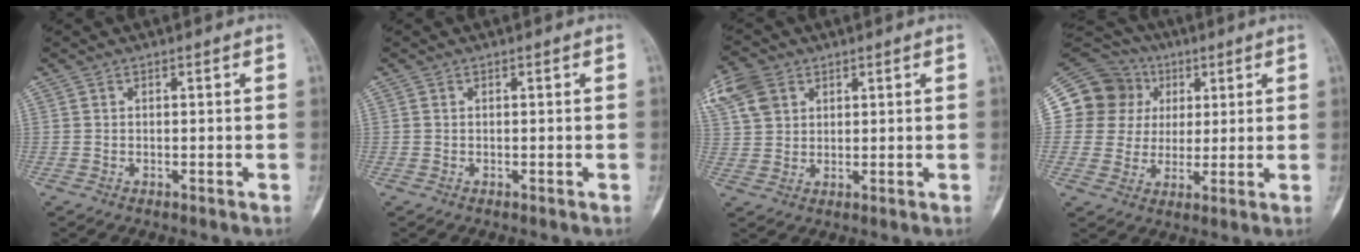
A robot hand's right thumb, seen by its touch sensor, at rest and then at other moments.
{"total": 0.6, "force": [0.1, 0.2, -0.5], "torque": [0.005, -0.003, 0.001]}
{"total": 7.8, "force": [3.8, 5.9, 3.4], "torque": [-0.065, 0.002, 0.076]}
{"total": 15.8, "force": [4.1, 14.8, 3.5], "torque": [-0.043, 0.038, 0.081]}